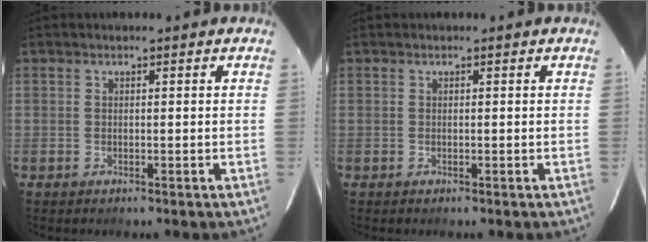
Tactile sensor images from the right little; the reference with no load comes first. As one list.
[{"total": 0.0}]